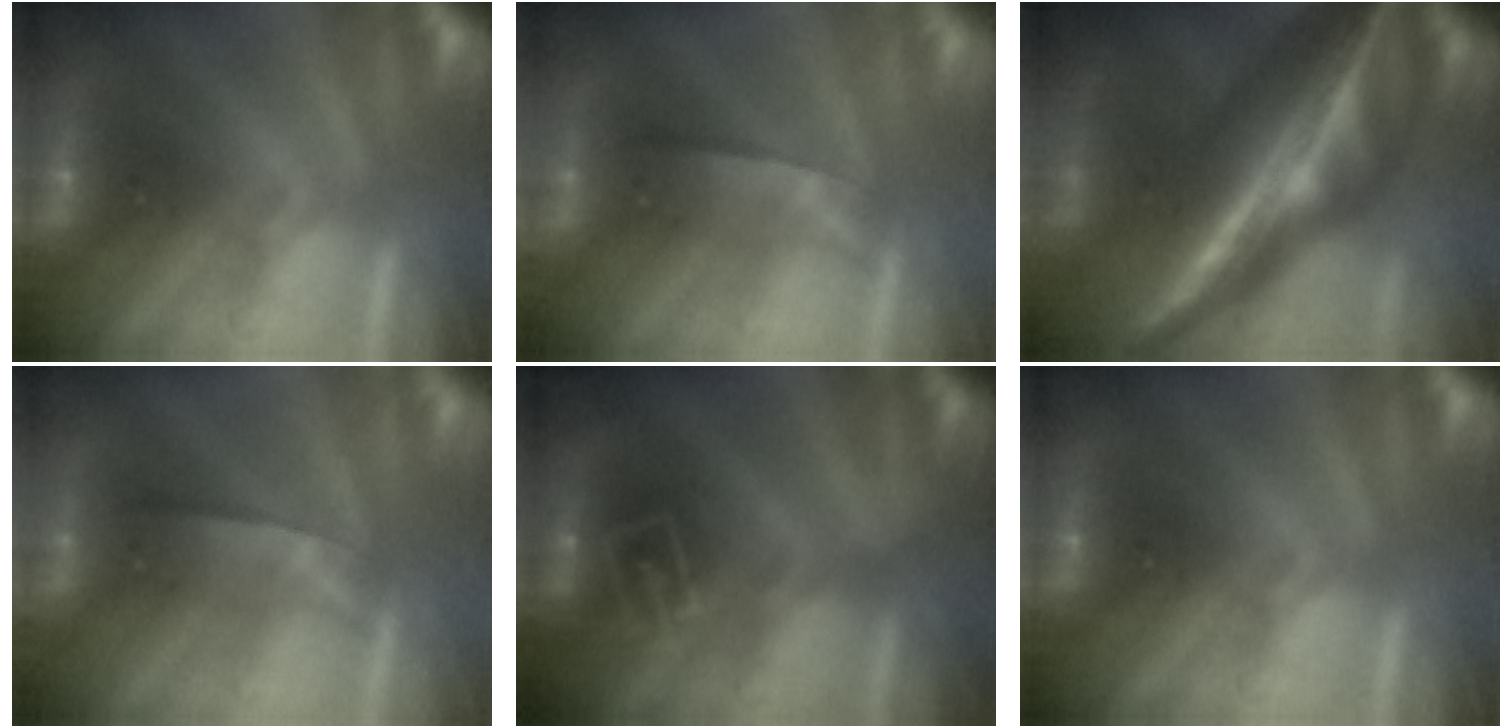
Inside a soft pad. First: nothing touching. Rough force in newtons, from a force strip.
{"total": 2.1}
{"total": 6.7}
{"total": 2.1}
{"total": 2.9}
{"total": 0.0}